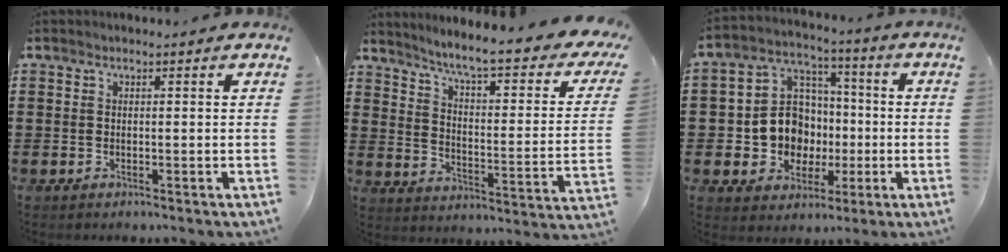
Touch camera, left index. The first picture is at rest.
{"total": 6.2, "force": [4.8, -0.3, 4.0], "torque": [-0.090, -0.044, 0.068]}
{"total": 9.9, "force": [-1.0, 9.2, 3.3], "torque": [-0.113, 0.008, -0.014]}